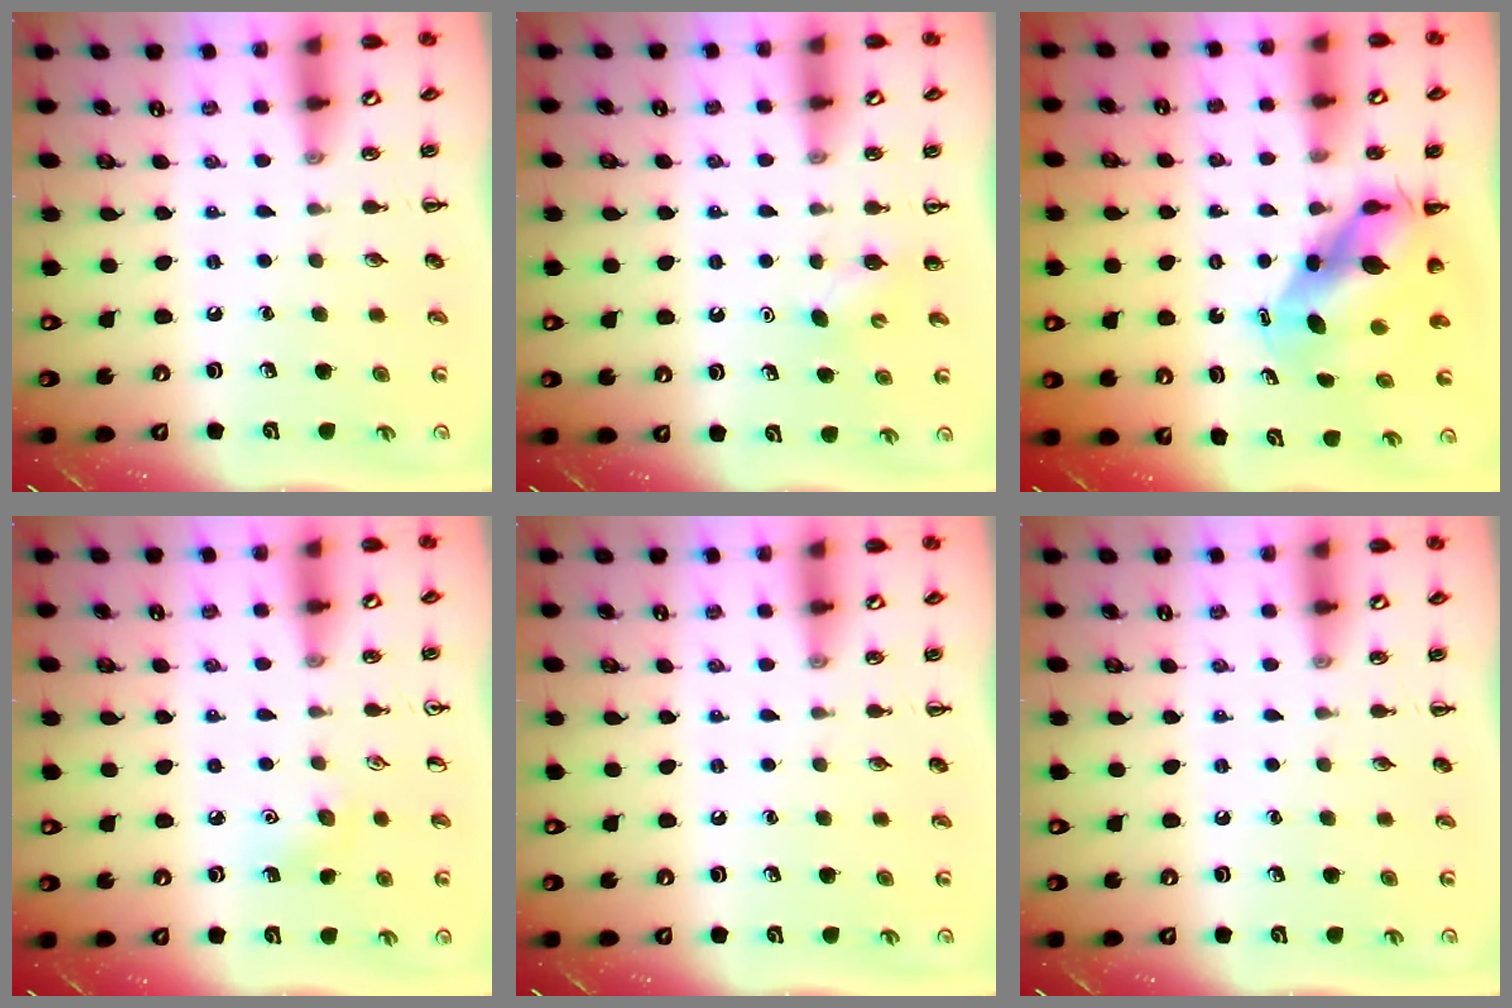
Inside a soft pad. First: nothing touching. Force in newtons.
{"total": 2.7, "press": 2.6, "slide": 0.7}
{"total": 7.3, "press": 7.0, "slide": 1.9}
{"total": 6.6, "press": 6.4, "slide": 1.6}
{"total": 0.0}
{"total": 0.0}